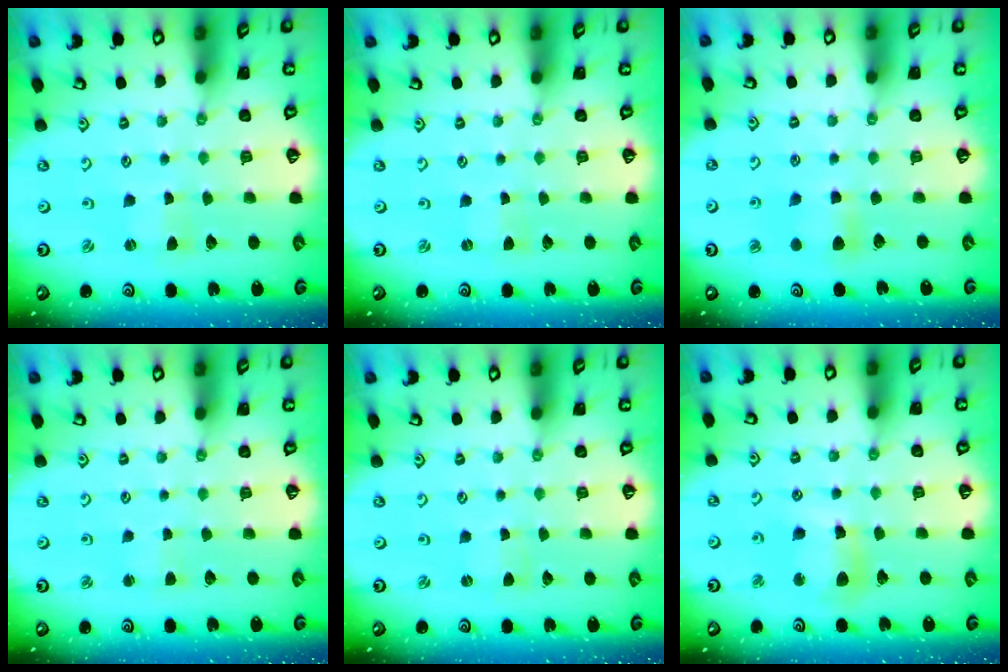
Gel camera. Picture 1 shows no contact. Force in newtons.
{"total": 0.0}
{"total": 5.5, "press": 5.5, "slide": 0.8}
{"total": 1.6, "press": 1.6, "slide": 0.2}
{"total": 0.6, "press": 0.6, "slide": 0.0}
{"total": 10.5, "press": 10.5, "slide": 1.3}